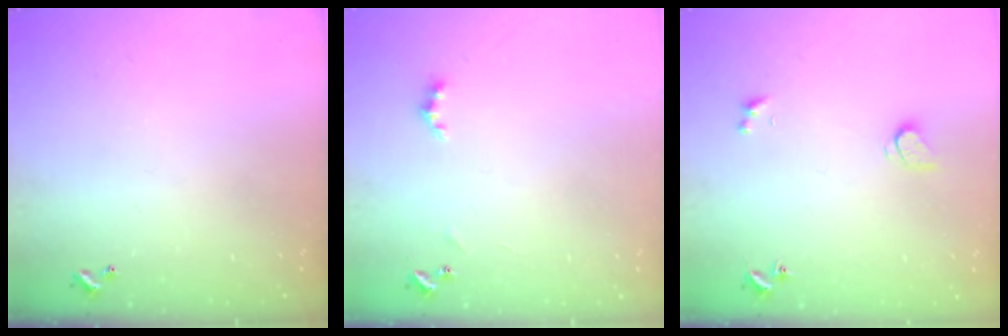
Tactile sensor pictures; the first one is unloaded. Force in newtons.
{"total": 2.6, "press": 2.5, "slide": 0.6}
{"total": 1.4, "press": 1.4, "slide": 0.4}